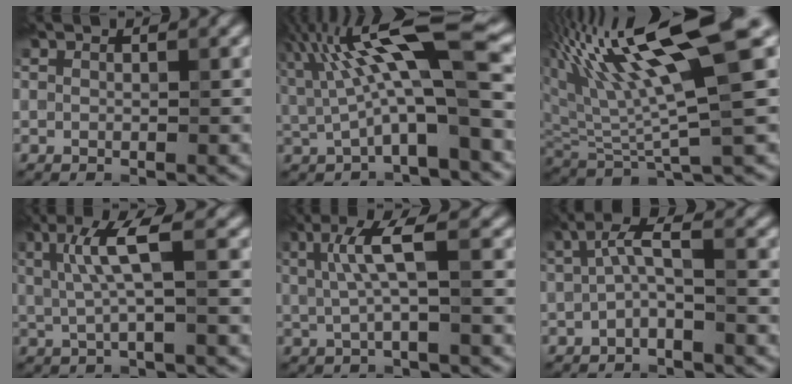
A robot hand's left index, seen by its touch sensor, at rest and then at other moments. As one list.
[{"total": 8.9, "force": [1.1, 1.4, 8.8], "torque": [-0.179, 0.008, 0.048]}, {"total": 9.7, "force": [3.7, 1.3, 8.9], "torque": [-0.191, 0.001, 0.098]}, {"total": 2.7, "force": [-0.1, -0.7, 2.6], "torque": [-0.089, -0.005, 0.034]}, {"total": 2.3, "force": [-0.2, -0.7, 2.2], "torque": [-0.079, -0.003, 0.030]}, {"total": 1.5, "force": [-0.6, -0.4, 1.3], "torque": [-0.060, -0.001, 0.015]}]